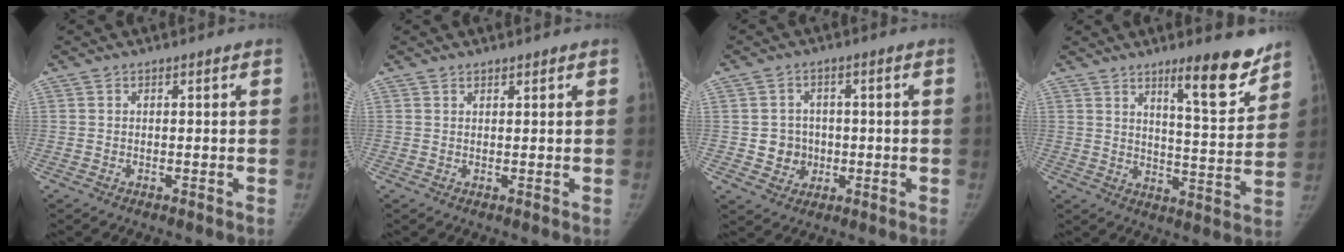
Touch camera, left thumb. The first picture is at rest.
{"total": 0.8, "force": [0.7, 0.2, 0.2], "torque": [-0.002, -0.006, 0.012]}
{"total": 5.3, "force": [-0.5, 5.0, 1.5], "torque": [0.003, 0.009, -0.002]}
{"total": 12.2, "force": [8.6, 2.4, 8.3], "torque": [-0.093, -0.067, 0.131]}